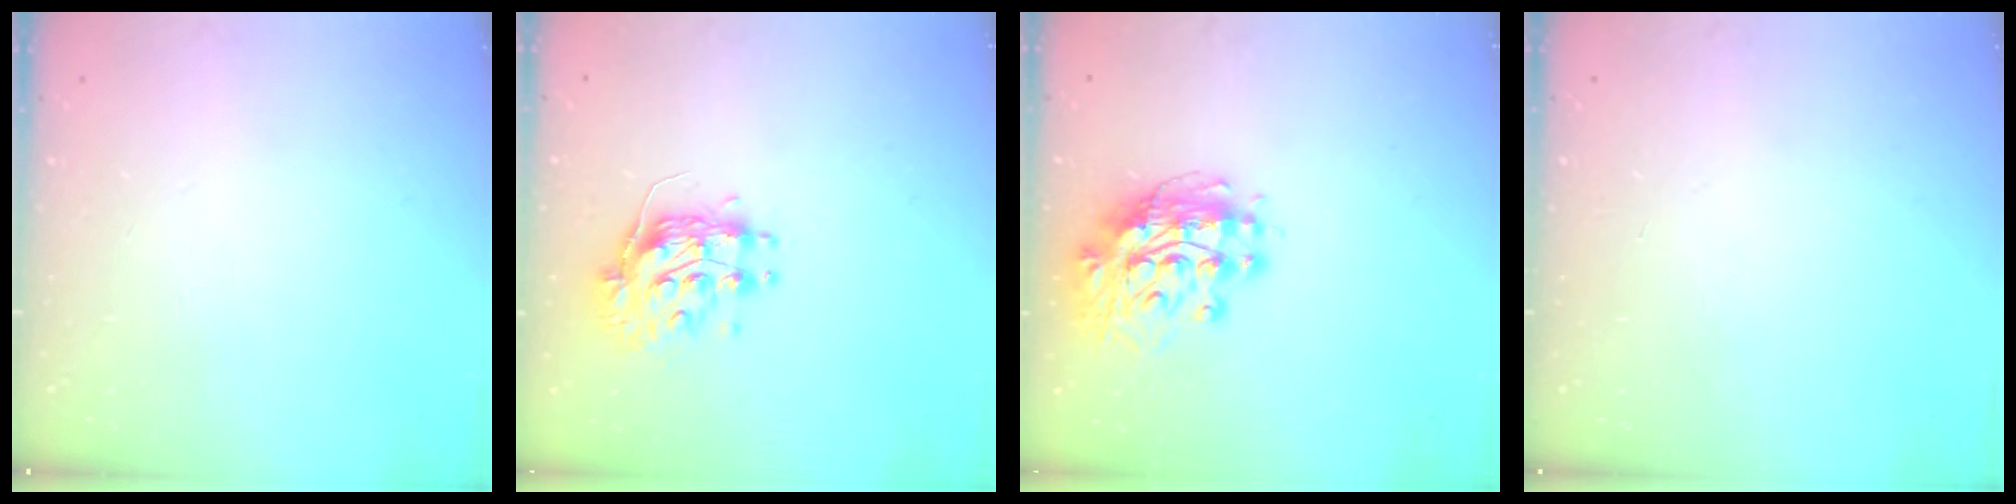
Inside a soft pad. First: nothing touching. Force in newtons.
{"total": 10.1, "press": 10.1, "slide": 0.4}
{"total": 13.1, "press": 13.0, "slide": 1.6}
{"total": 0.5, "press": 0.5, "slide": 0.2}